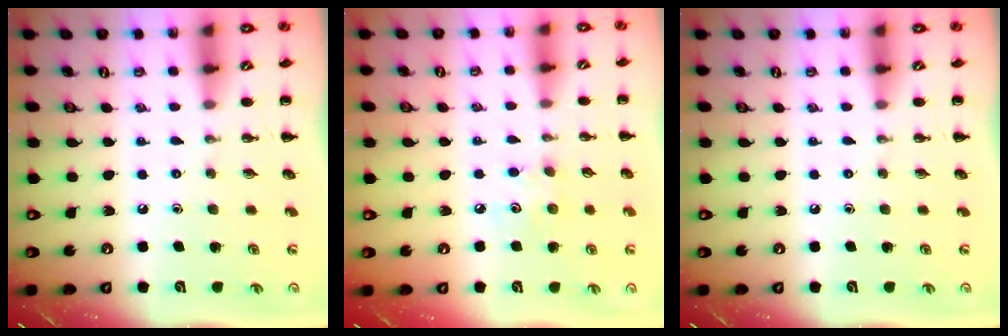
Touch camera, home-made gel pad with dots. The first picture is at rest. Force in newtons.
{"total": 5.2, "press": 5.1, "slide": 1.1}
{"total": 0.0}